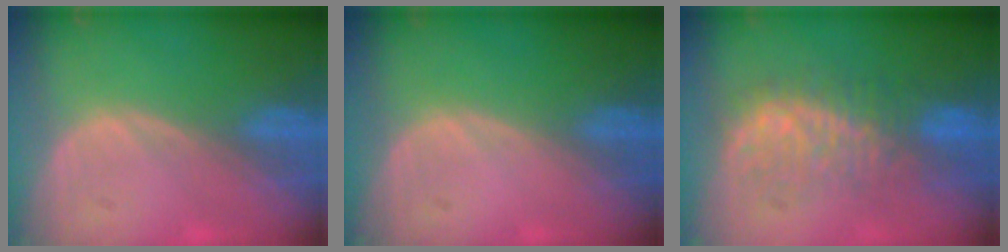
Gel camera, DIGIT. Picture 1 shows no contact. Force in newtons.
{"total": 0.0}
{"total": 8.5, "press": 8.4, "slide": 0.9}